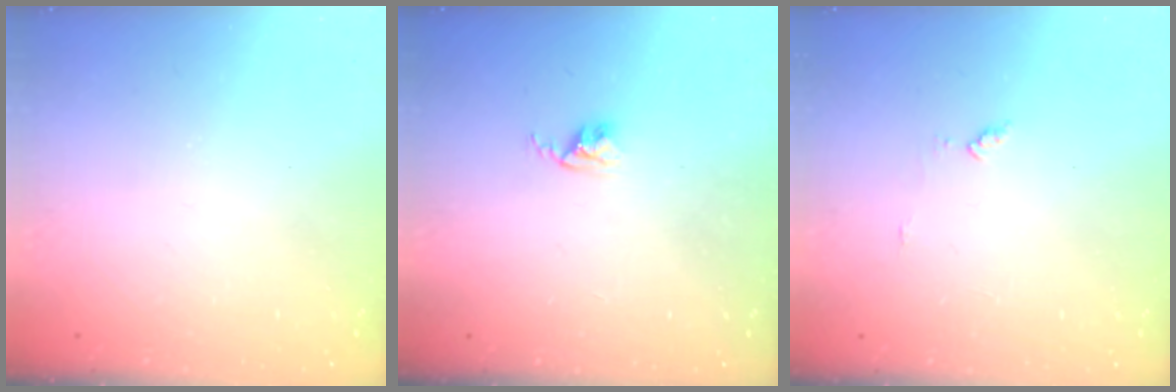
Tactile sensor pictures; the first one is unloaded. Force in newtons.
{"total": 2.6, "press": 2.6, "slide": 0.4}
{"total": 4.1, "press": 4.0, "slide": 0.8}